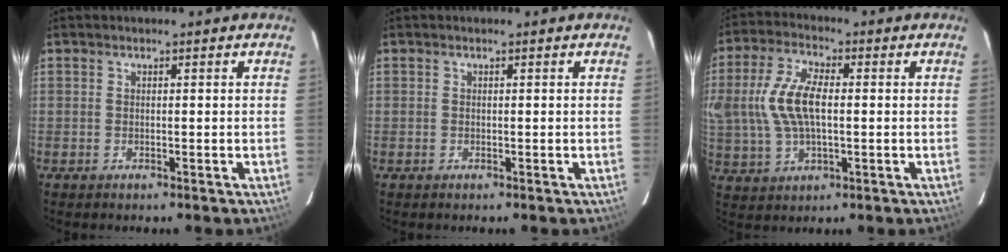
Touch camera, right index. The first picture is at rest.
{"total": 0.0}
{"total": 12.1, "force": [0.7, 6.1, 10.4], "torque": [-0.218, 0.011, 0.017]}